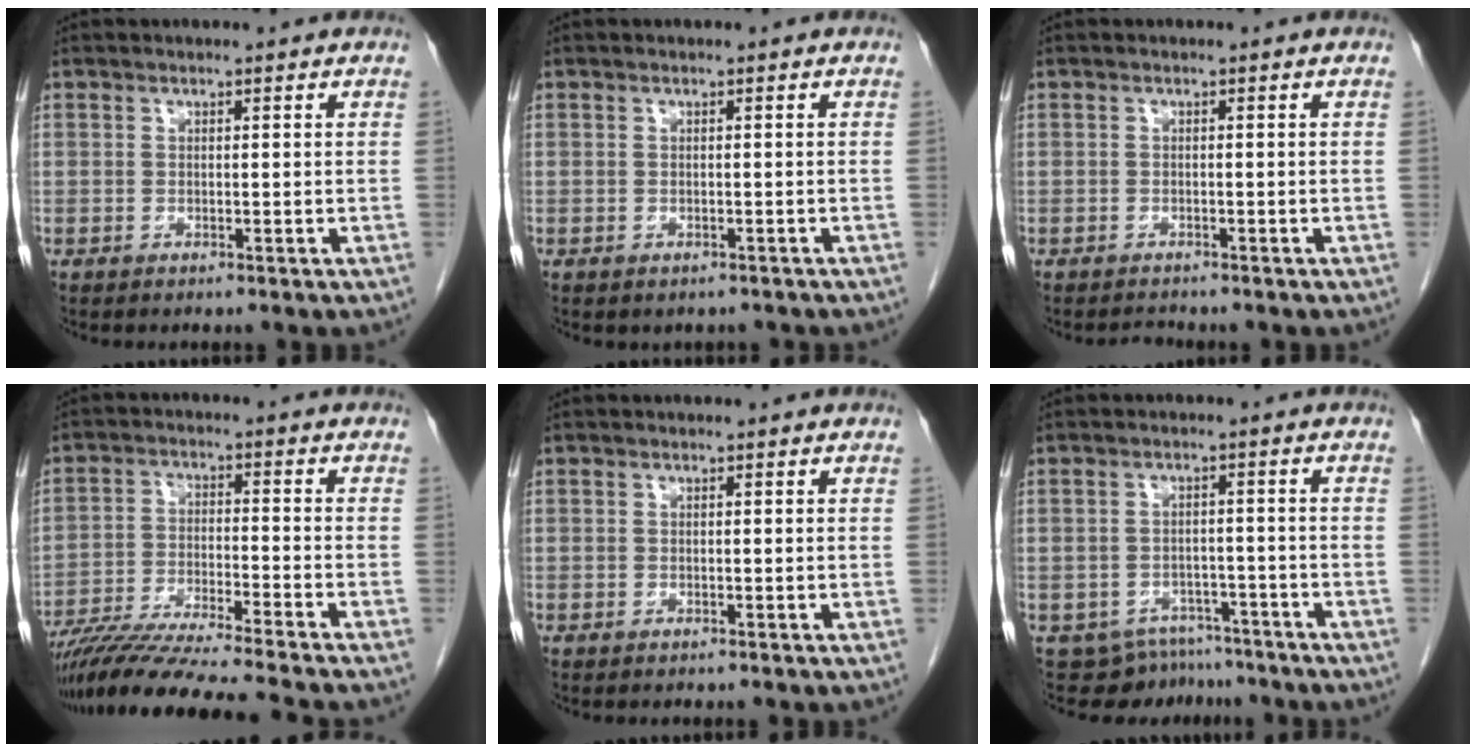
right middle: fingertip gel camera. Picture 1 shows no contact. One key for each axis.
{"total": 1.2, "fx": -0.9, "fy": 0.7, "fz": 0.2, "tx": -0.007, "ty": 0.000, "tz": -0.010}
{"total": 1.0, "fx": -1.0, "fy": 0.1, "fz": -0.2, "tx": 0.001, "ty": -0.005, "tz": -0.014}
{"total": 15.3, "fx": -13.6, "fy": -1.6, "fz": 6.9, "tx": -0.111, "ty": -0.032, "tz": -0.226}
{"total": 0.0}
{"total": 7.3, "fx": -6.3, "fy": 3.7, "fz": 0.1, "tx": 0.008, "ty": 0.015, "tz": -0.079}